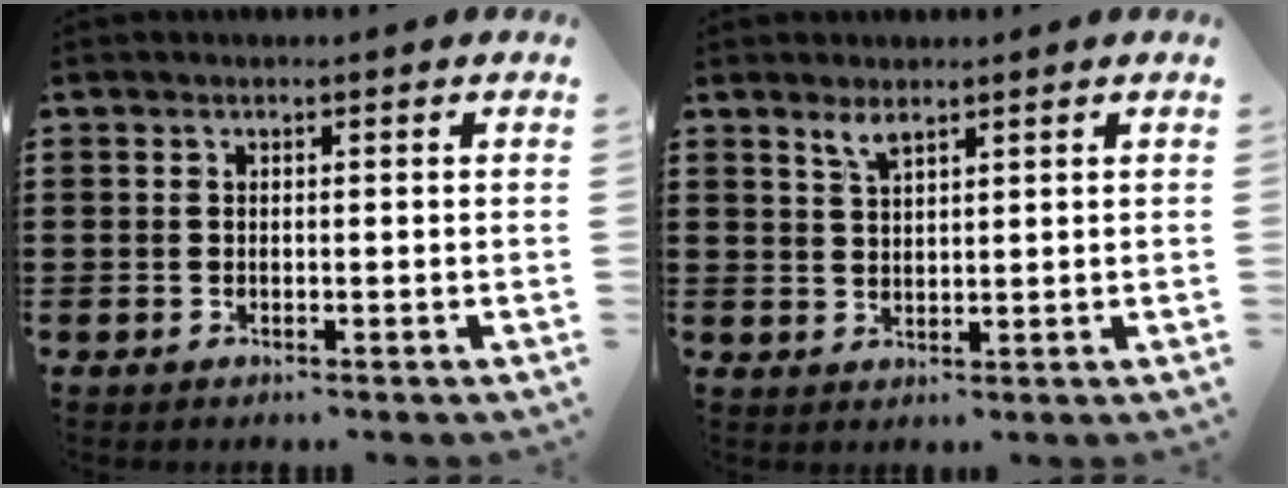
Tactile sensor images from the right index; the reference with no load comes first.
{"total": 2.2, "force": [1.9, 0.2, 1.2], "torque": [-0.026, 0.001, 0.035]}